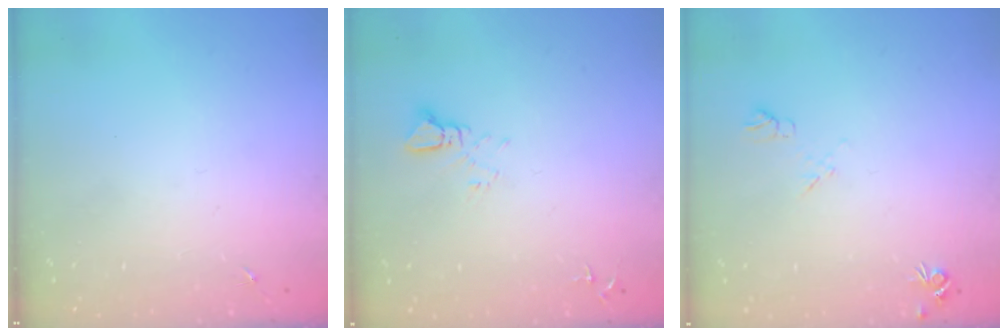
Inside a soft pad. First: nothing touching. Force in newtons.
{"total": 3.6, "press": 3.6, "slide": 0.3}
{"total": 5.3, "press": 5.2, "slide": 0.9}